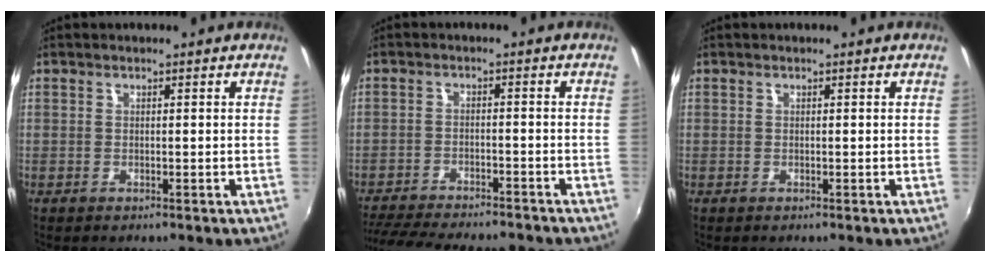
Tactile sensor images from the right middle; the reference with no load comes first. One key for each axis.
{"total": 16.2, "fx": -14.3, "fy": 3.3, "fz": 7.0, "tx": -0.150, "ty": -0.025, "tz": -0.213}
{"total": 0.0}